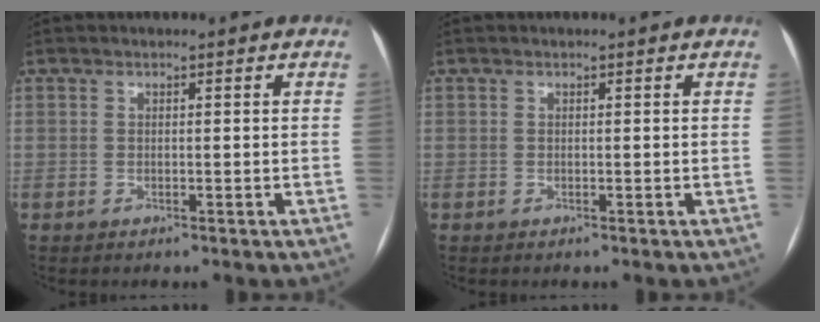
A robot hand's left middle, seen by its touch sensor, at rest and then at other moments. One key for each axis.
{"total": 0.0}